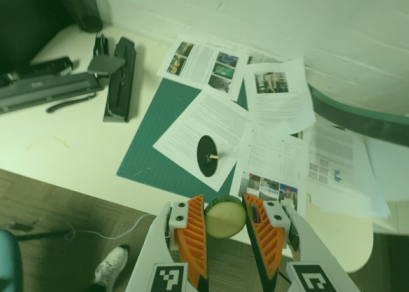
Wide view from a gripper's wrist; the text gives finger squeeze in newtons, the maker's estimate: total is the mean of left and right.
{"total": 9.5, "left": 10.2, "right": 8.9}